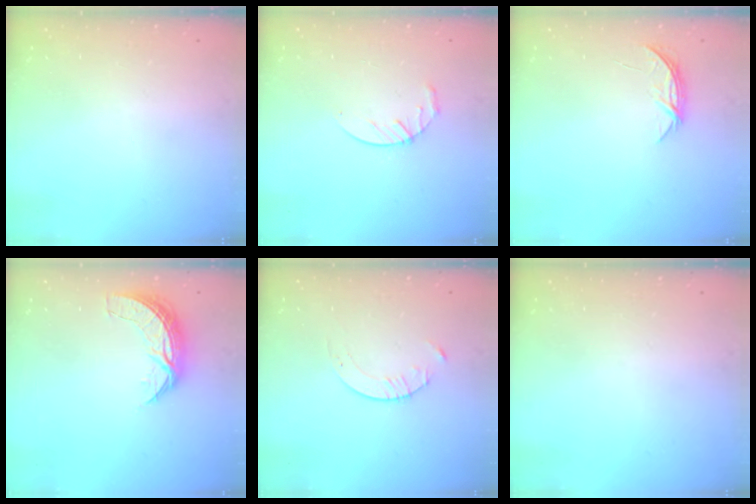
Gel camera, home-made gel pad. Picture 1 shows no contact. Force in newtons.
{"total": 4.2, "press": 4.2, "slide": 0.5}
{"total": 4.4, "press": 4.3, "slide": 0.5}
{"total": 7.4, "press": 7.4, "slide": 0.5}
{"total": 4.1, "press": 4.0, "slide": 0.5}
{"total": 0.0}